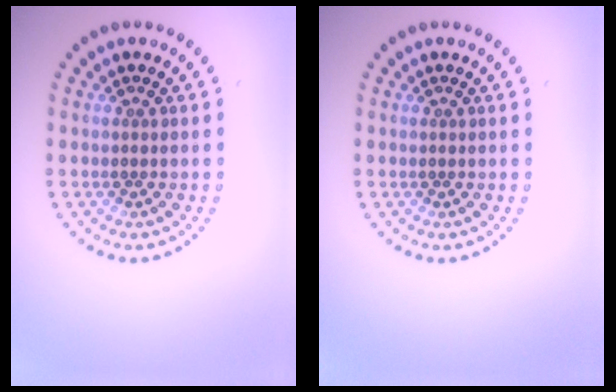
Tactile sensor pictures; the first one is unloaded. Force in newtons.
{"total": 0.0}